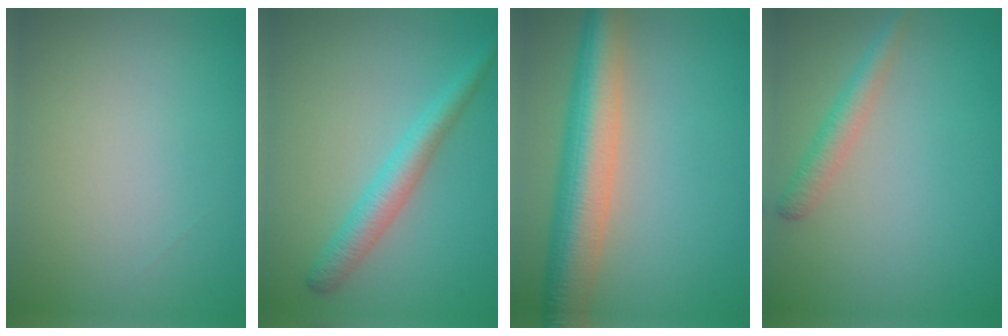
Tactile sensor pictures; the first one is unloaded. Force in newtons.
{"total": 3.1, "press": 3.1, "slide": 0.1}
{"total": 7.7, "press": 7.7, "slide": 0.4}
{"total": 2.2, "press": 2.2, "slide": 0.1}